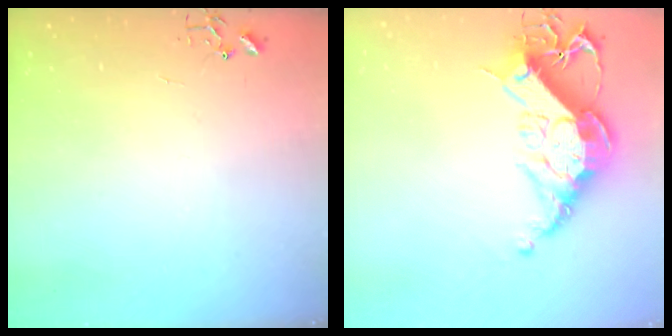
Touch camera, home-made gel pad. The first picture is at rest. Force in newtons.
{"total": 18.5, "press": 18.4, "slide": 1.5}